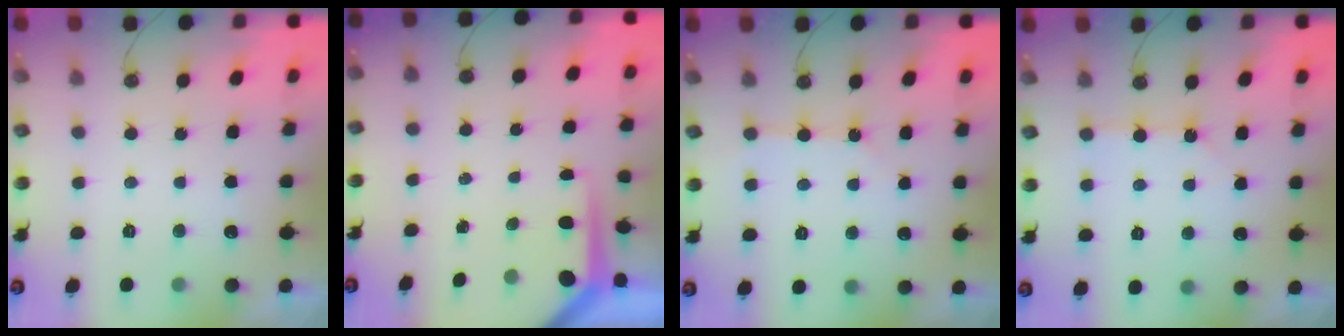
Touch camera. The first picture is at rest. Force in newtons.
{"total": 4.3, "press": 4.3, "slide": 0.4}
{"total": 2.1, "press": 2.0, "slide": 0.3}
{"total": 1.2, "press": 1.2, "slide": 0.2}